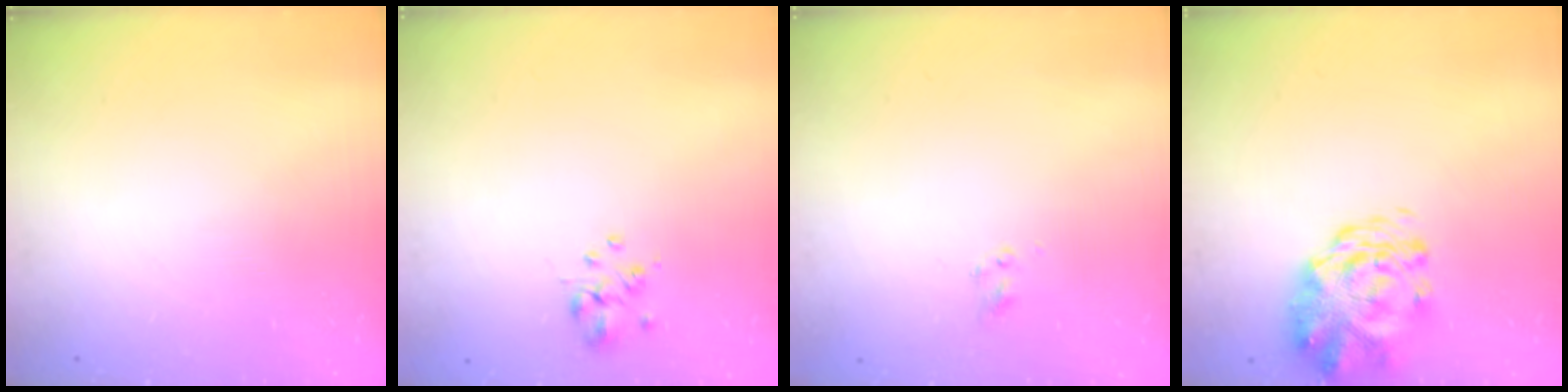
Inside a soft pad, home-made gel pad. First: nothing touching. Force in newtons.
{"total": 2.7, "press": 2.5, "slide": 1.1}
{"total": 1.9, "press": 1.7, "slide": 0.9}
{"total": 3.0, "press": 2.8, "slide": 1.1}